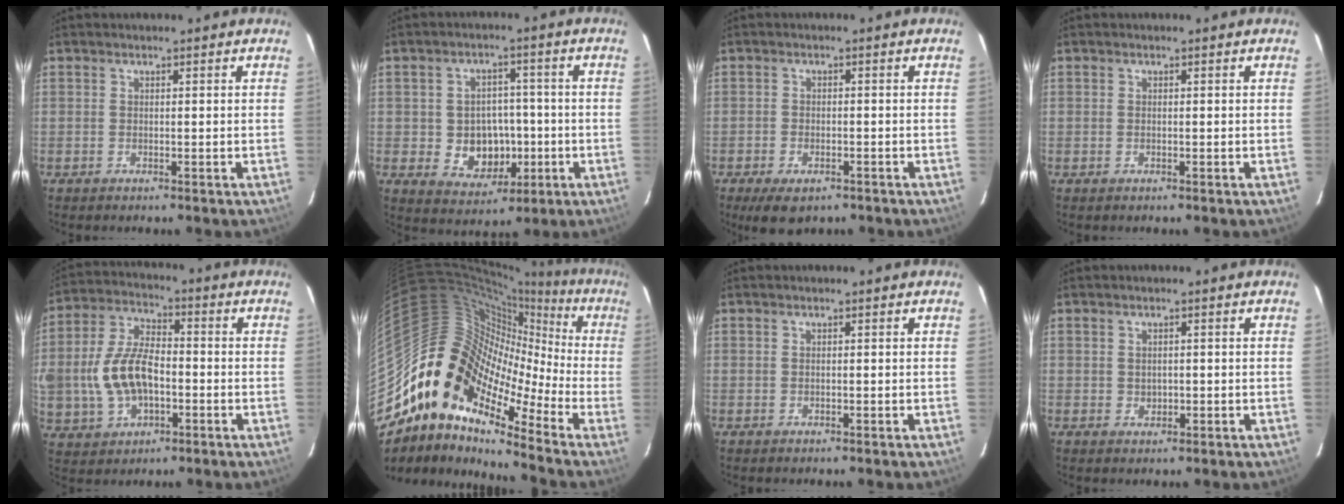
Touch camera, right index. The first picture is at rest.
{"total": 8.8, "force": [-1.8, 7.4, 4.2], "torque": [-0.094, 0.007, -0.009]}
{"total": 6.3, "force": [-4.3, 3.0, 3.5], "torque": [-0.084, -0.019, -0.068]}
{"total": 0.0}
{"total": 15.3, "force": [-2.5, 9.7, 11.5], "torque": [-0.253, 0.012, -0.033]}
{"total": 12.9, "force": [-5.9, 8.0, 8.2], "torque": [-0.104, 0.017, -0.136]}
{"total": 0.0}
{"total": 1.4, "force": [0.0, 1.3, 0.5], "torque": [-0.005, 0.001, 0.004]}